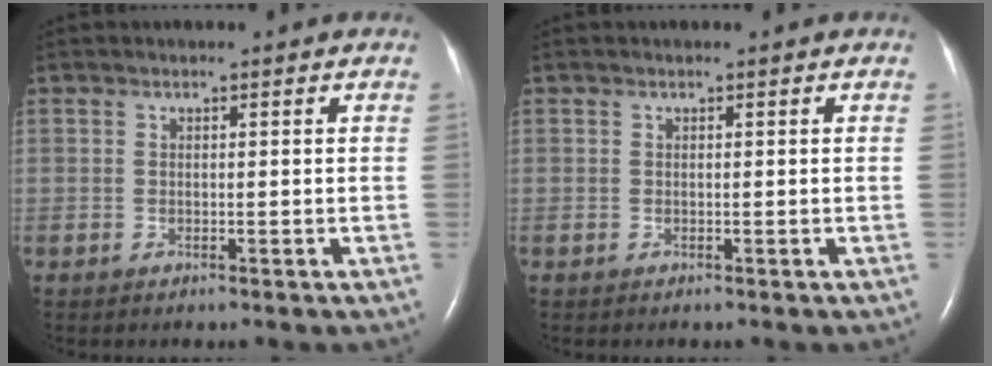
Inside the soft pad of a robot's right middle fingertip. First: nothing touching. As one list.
[{"total": 0.0}]